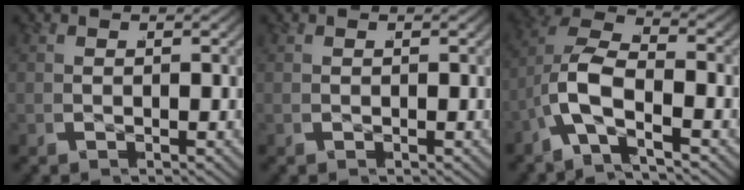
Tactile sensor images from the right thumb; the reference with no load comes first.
{"total": 0.0}
{"total": 8.4, "force": [-1.1, 5.9, 5.9], "torque": [-0.161, -0.021, -0.027]}